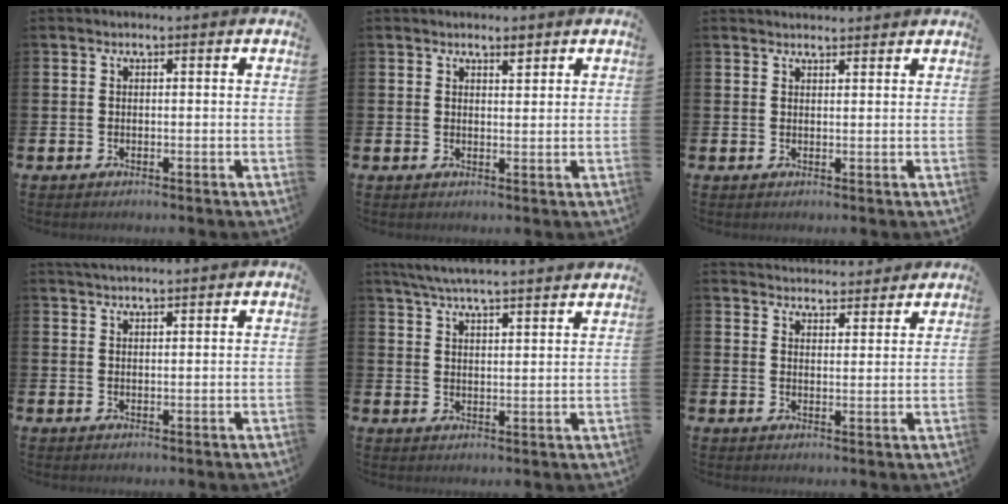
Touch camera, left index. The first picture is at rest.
{"total": 2.1, "force": [2.0, 0.5, 0.6], "torque": [0.004, -0.013, 0.032]}
{"total": 1.8, "force": [1.7, 0.3, 0.0], "torque": [0.006, -0.009, 0.030]}
{"total": 2.1, "force": [2.1, -0.1, 0.3], "torque": [-0.007, -0.007, 0.038]}
{"total": 5.8, "force": [5.7, -0.2, 1.4], "torque": [-0.049, -0.029, 0.102]}
{"total": 4.2, "force": [4.2, 0.6, -0.3], "torque": [0.002, -0.030, 0.073]}